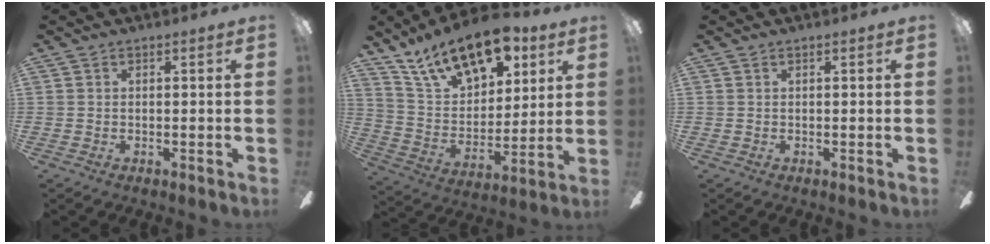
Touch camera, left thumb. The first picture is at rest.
{"total": 19.1, "force": [12.6, 9.5, 10.6], "torque": [-0.179, -0.061, 0.225]}
{"total": 0.0}